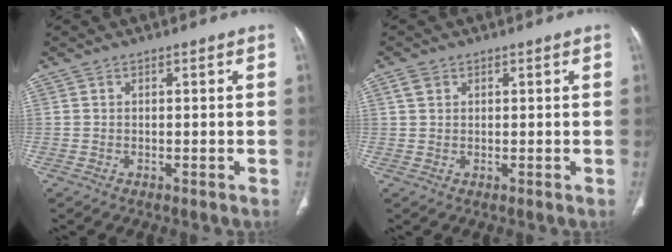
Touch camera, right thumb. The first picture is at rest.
{"total": 2.2, "force": [1.1, 1.6, 1.1], "torque": [-0.021, 0.001, 0.023]}